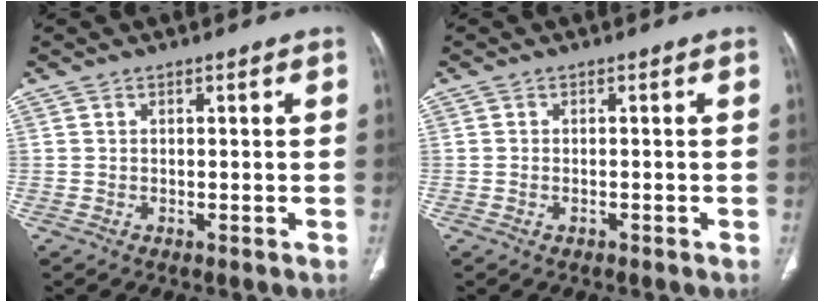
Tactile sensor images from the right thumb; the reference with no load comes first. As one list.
[{"total": 0.7, "force": [-0.3, 0.5, 0.4], "torque": [-0.012, 0.005, -0.002]}]